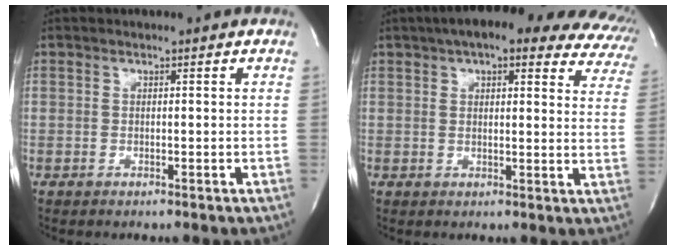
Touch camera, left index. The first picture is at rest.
{"total": 24.2, "force": [19.6, 6.3, 12.7], "torque": [-0.171, 0.001, 0.210]}